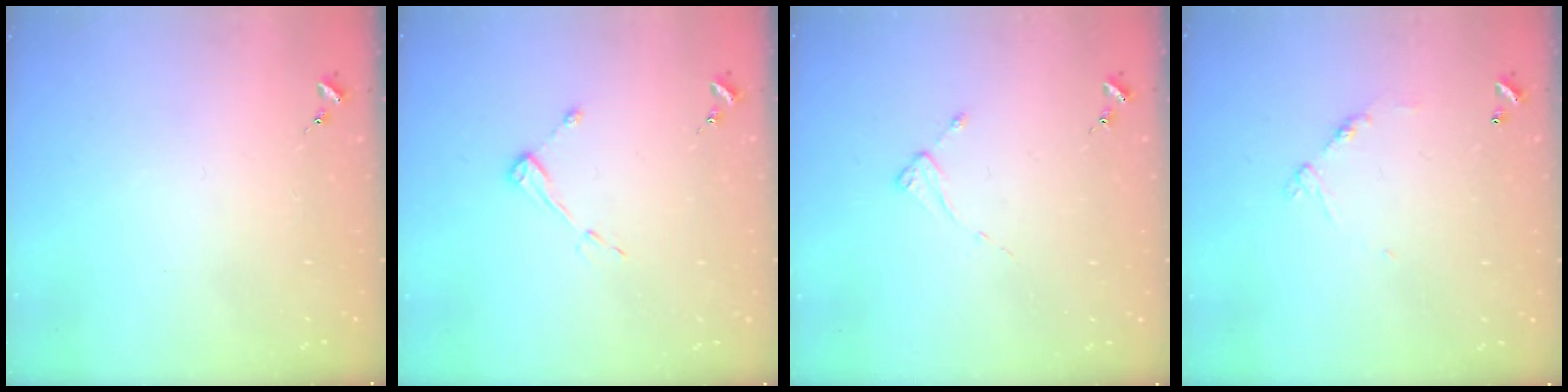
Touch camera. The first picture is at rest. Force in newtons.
{"total": 4.2, "press": 4.2, "slide": 0.6}
{"total": 2.0, "press": 2.0, "slide": 0.3}
{"total": 6.7, "press": 6.6, "slide": 0.5}